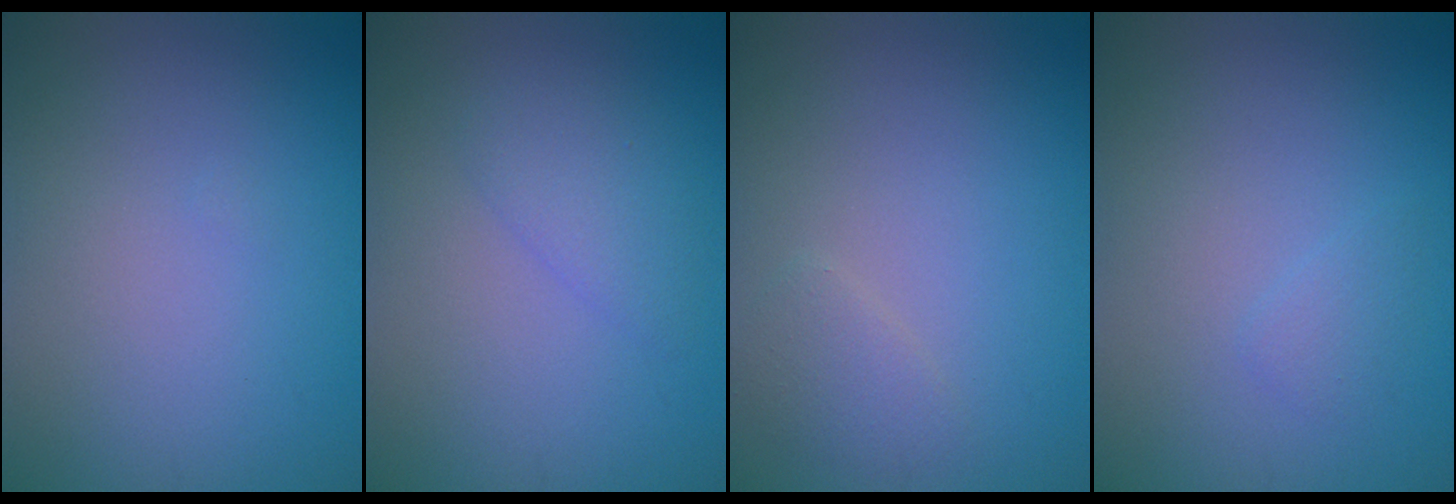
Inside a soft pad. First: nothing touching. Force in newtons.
{"total": 1.9, "press": 1.9, "slide": 0.1}
{"total": 1.3, "press": 1.3, "slide": 0.1}
{"total": 0.9, "press": 0.9, "slide": 0.0}